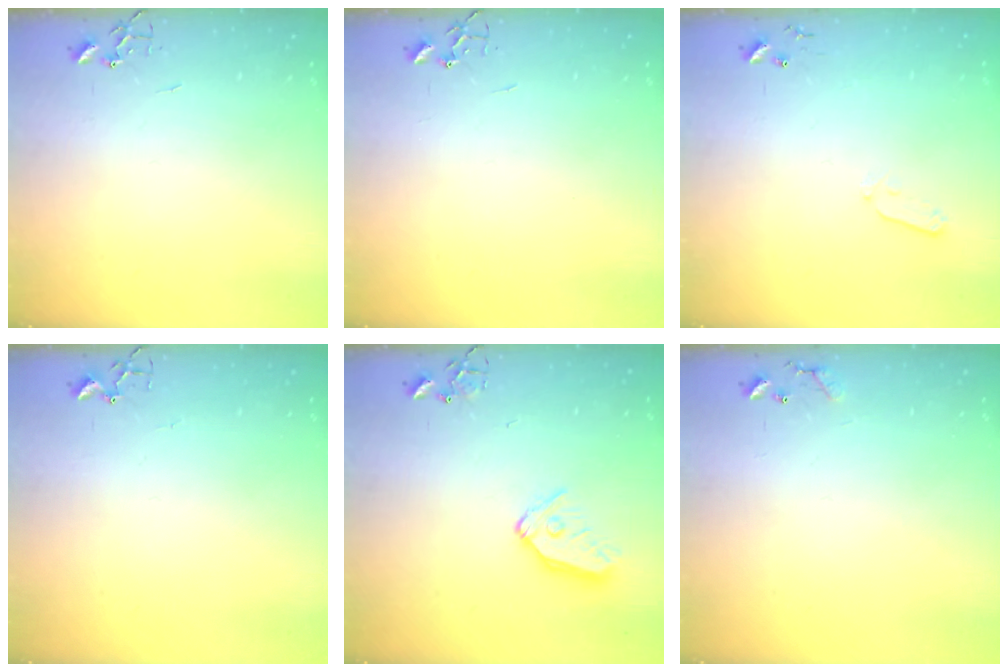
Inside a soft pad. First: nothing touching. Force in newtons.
{"total": 0.0}
{"total": 6.0, "press": 5.9, "slide": 1.0}
{"total": 3.3, "press": 3.3, "slide": 0.5}
{"total": 12.5, "press": 12.4, "slide": 1.6}
{"total": 7.7, "press": 7.7, "slide": 0.5}